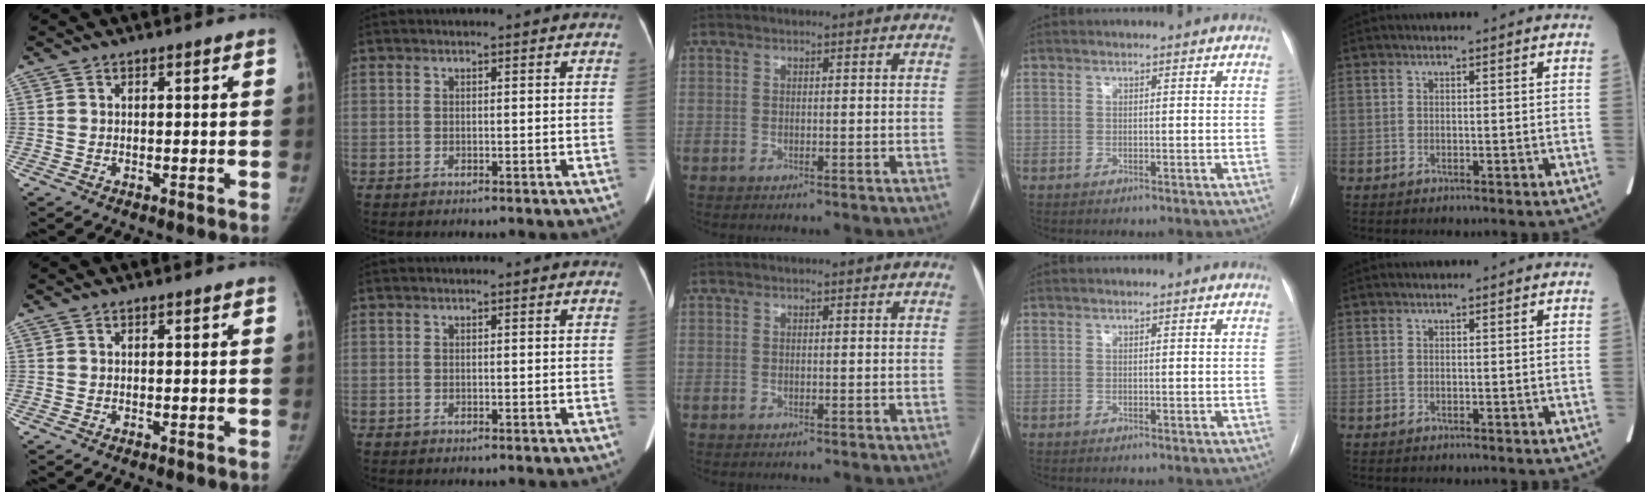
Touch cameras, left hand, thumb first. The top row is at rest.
{}